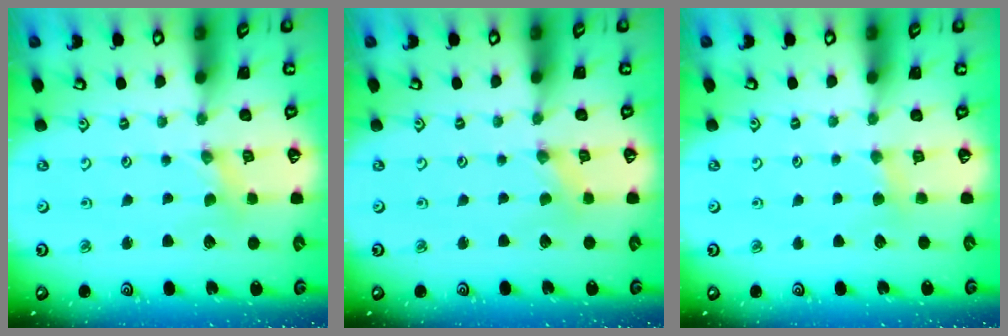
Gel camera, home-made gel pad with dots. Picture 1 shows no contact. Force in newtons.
{"total": 0.0}
{"total": 3.7, "press": 3.6, "slide": 0.6}